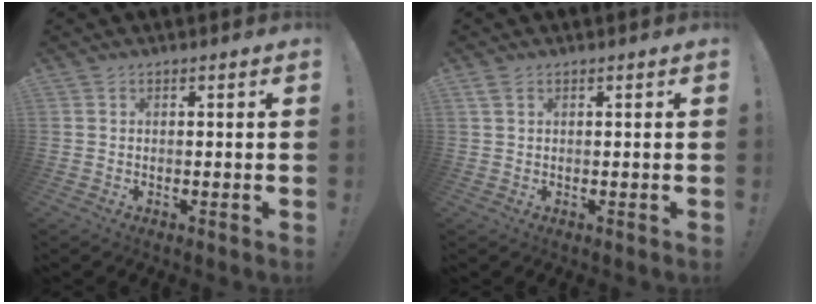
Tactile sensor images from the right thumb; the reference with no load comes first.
{"total": 2.0, "force": [1.1, 0.9, 1.3], "torque": [-0.027, 0.003, 0.020]}